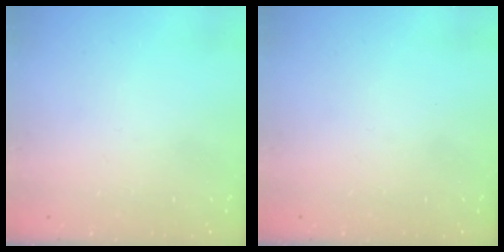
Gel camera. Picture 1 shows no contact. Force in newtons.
{"total": 0.0}